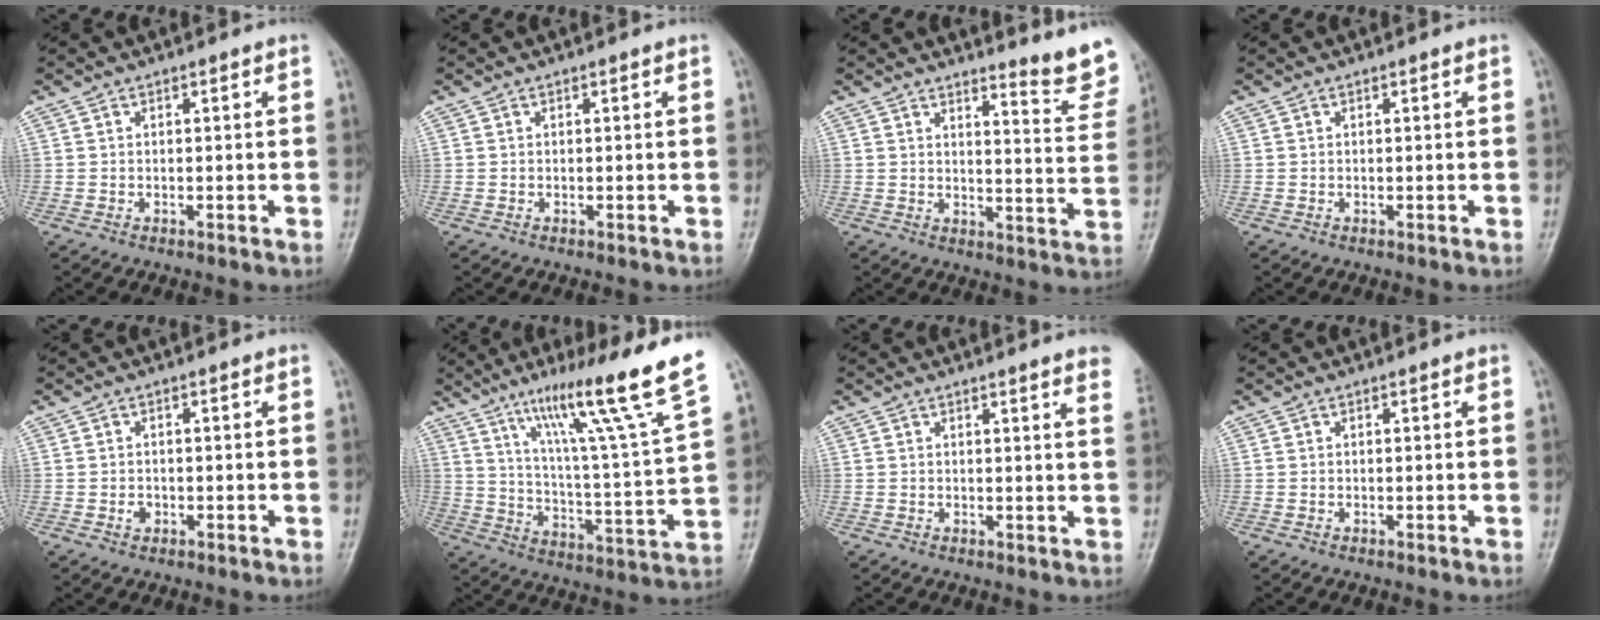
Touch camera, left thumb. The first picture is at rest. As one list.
[{"total": 0.0}, {"total": 8.5, "force": [7.2, 1.0, 4.4], "torque": [-0.039, -0.070, 0.085]}, {"total": 0.0}, {"total": 1.5, "force": [-0.5, 1.2, 0.7], "torque": [-0.005, 0.004, -0.007]}, {"total": 21.5, "force": [13.3, 0.2, 17.0], "torque": [-0.244, -0.051, 0.209]}, {"total": 5.4, "force": [4.4, 0.2, 3.2], "torque": [-0.030, -0.011, 0.032]}, {"total": 0.0}]